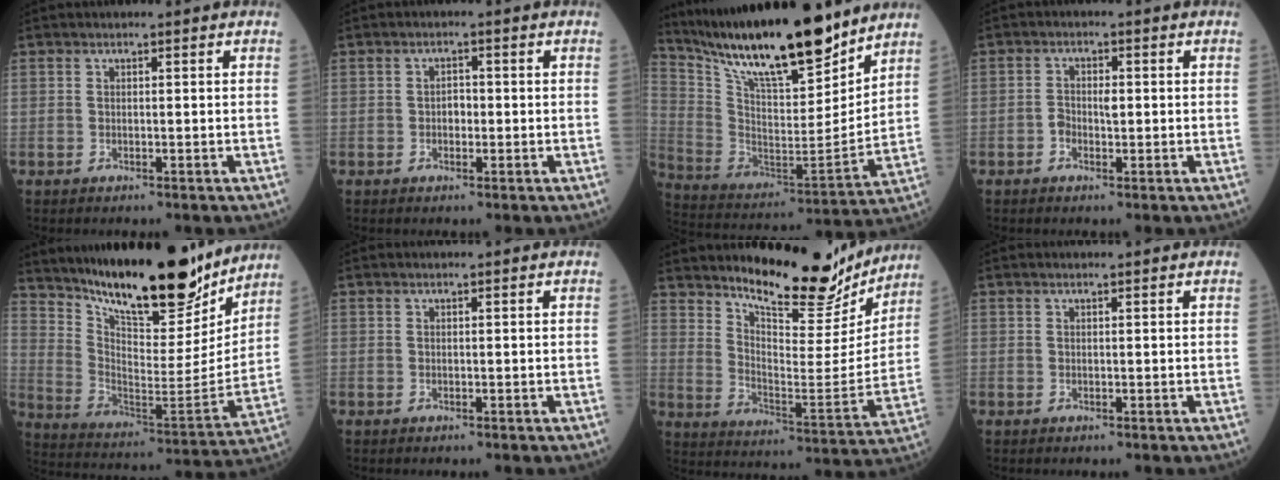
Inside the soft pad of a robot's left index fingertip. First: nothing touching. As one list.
[{"total": 1.7, "force": [-0.3, 1.1, 1.2], "torque": [-0.016, 0.005, -0.006]}, {"total": 22.8, "force": [18.7, 3.7, 12.5], "torque": [-0.230, -0.017, 0.325]}, {"total": 2.4, "force": [-0.3, 1.3, 2.0], "torque": [-0.037, 0.008, -0.006]}, {"total": 22.6, "force": [19.1, 4.8, 11.0], "torque": [-0.186, -0.034, 0.301]}, {"total": 0.0}, {"total": 17.5, "force": [15.5, 3.7, 7.1], "torque": [-0.108, -0.042, 0.225]}, {"total": 0.9, "force": [0.8, 0.0, 0.4], "torque": [-0.009, 0.009, 0.015]}]